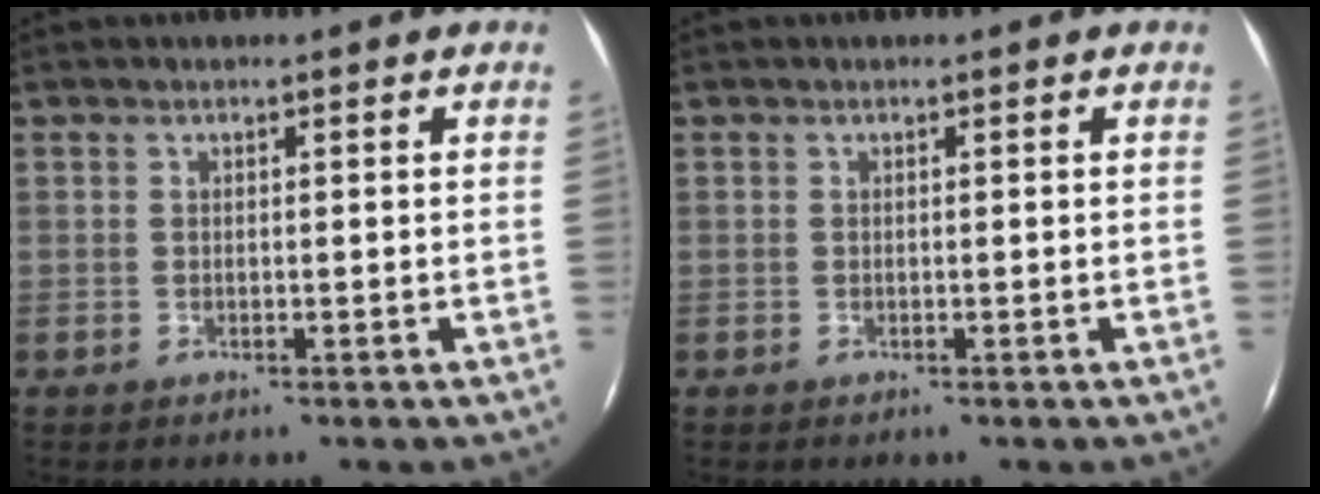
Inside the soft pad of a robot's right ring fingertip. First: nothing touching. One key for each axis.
{"total": 0.0}